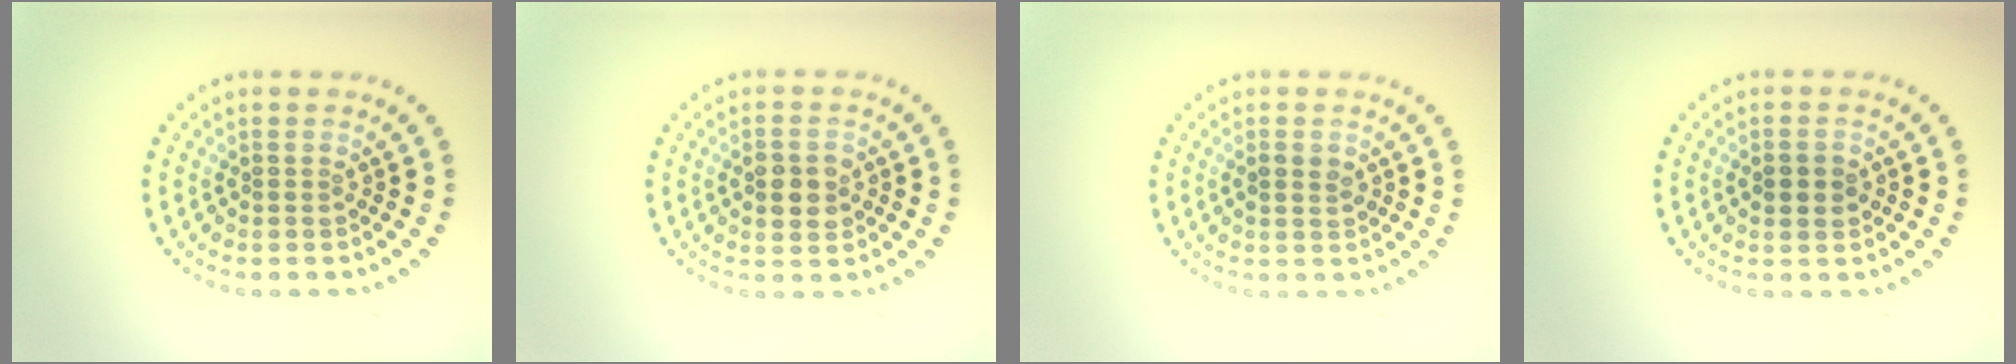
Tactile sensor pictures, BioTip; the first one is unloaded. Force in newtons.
{"total": 2.9, "press": 2.9, "slide": 0.1}
{"total": 1.5, "press": 1.5, "slide": 0.2}
{"total": 2.3, "press": 2.2, "slide": 0.2}